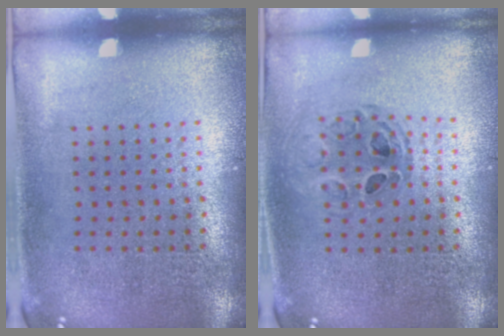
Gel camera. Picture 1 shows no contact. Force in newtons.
{"total": 0.8, "press": 0.8, "slide": 0.1}